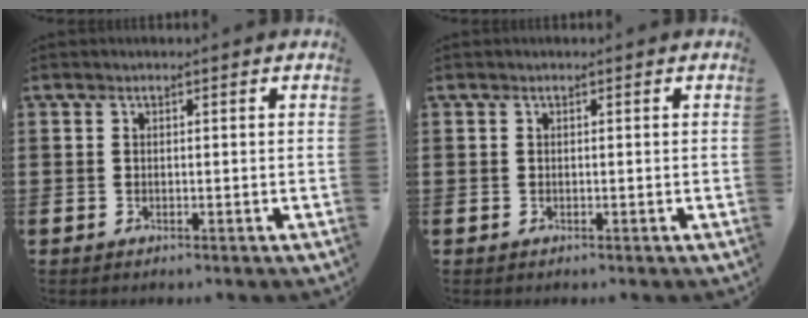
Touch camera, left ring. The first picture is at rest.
{"total": 0.0}